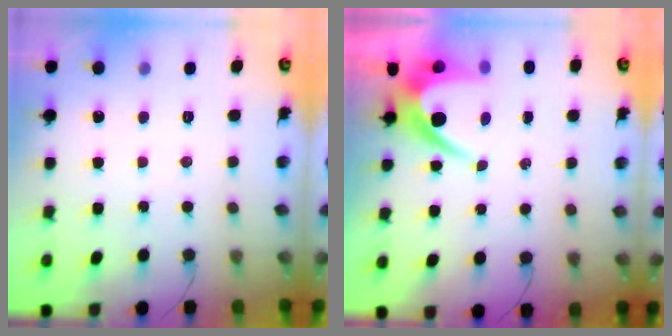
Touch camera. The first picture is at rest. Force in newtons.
{"total": 7.0, "press": 6.9, "slide": 0.6}